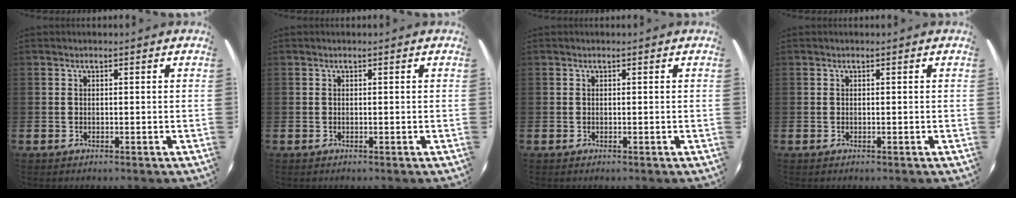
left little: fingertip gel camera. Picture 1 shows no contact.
{"total": 0.0}
{"total": 0.0}
{"total": 0.0}